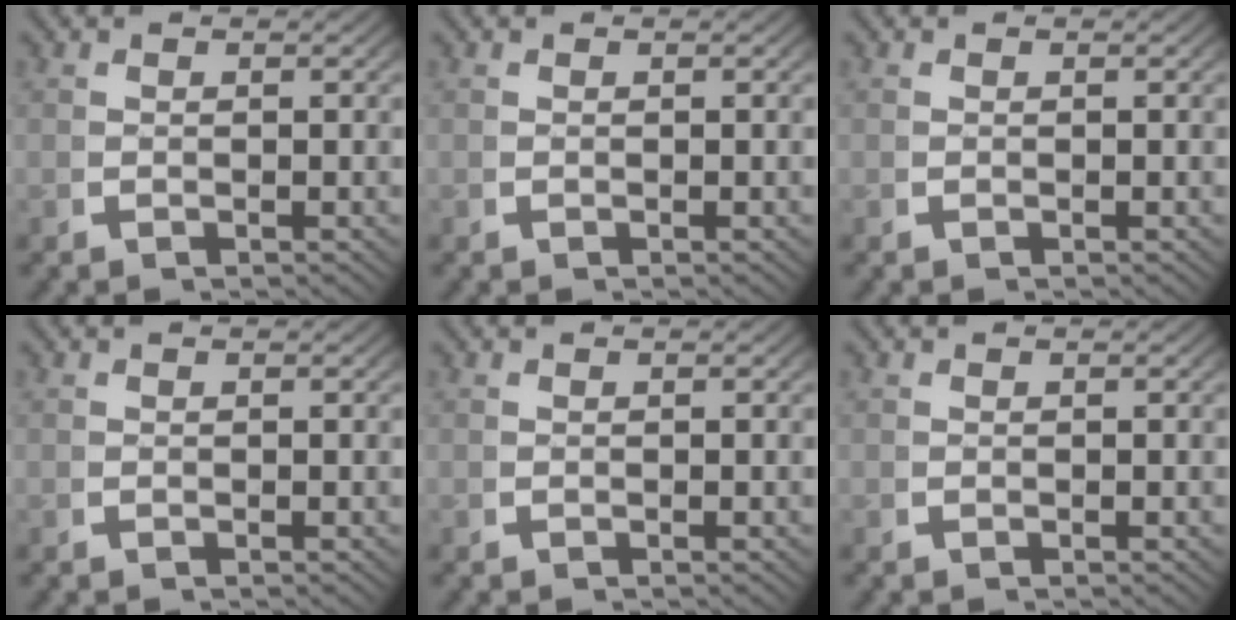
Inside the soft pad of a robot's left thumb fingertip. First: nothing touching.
{"total": 0.0}
{"total": 0.0}
{"total": 0.0}
{"total": 0.0}
{"total": 0.0}